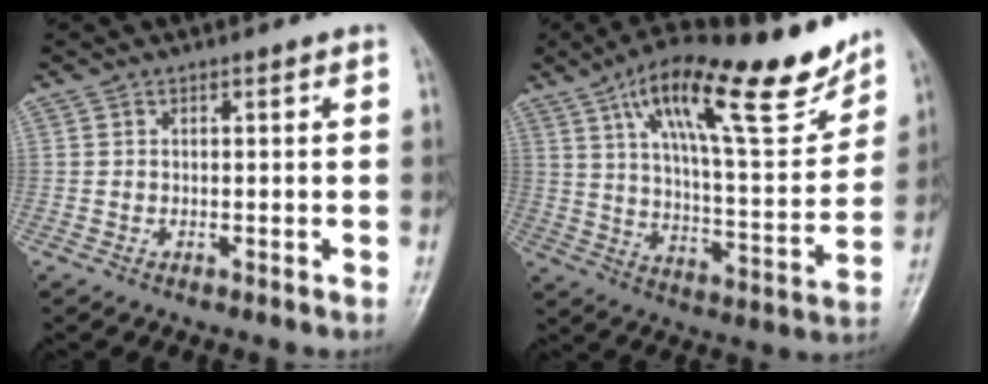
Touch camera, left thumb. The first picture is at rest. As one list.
[{"total": 23.2, "force": [14.7, 6.7, 16.7], "torque": [-0.230, -0.053, 0.236]}]